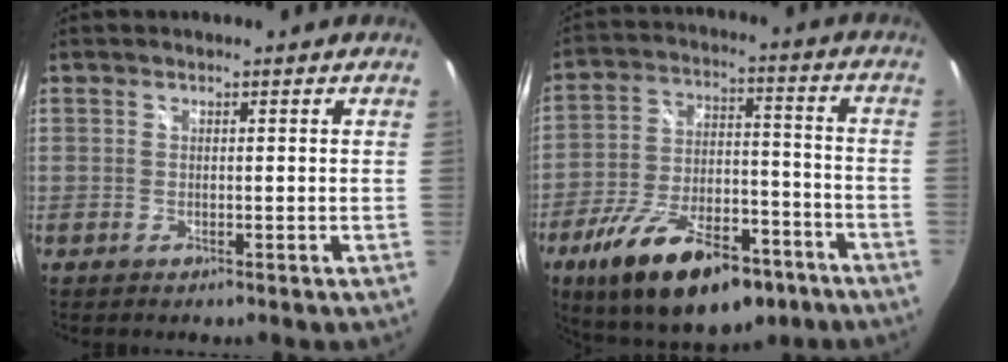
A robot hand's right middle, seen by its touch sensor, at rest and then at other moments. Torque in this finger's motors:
{"motor_torque": [1.34, -0.80, 0.40, 0.21]}